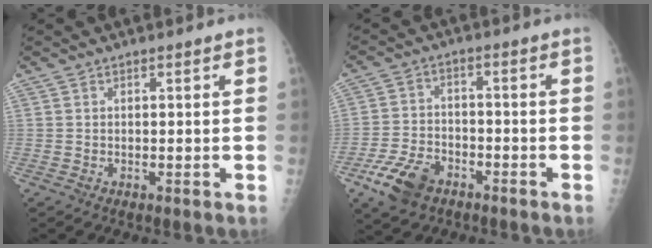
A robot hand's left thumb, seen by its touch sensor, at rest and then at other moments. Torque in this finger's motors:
{"motor_torque": [-0.98, 1.25, 0.64, 0.48, 0.09]}